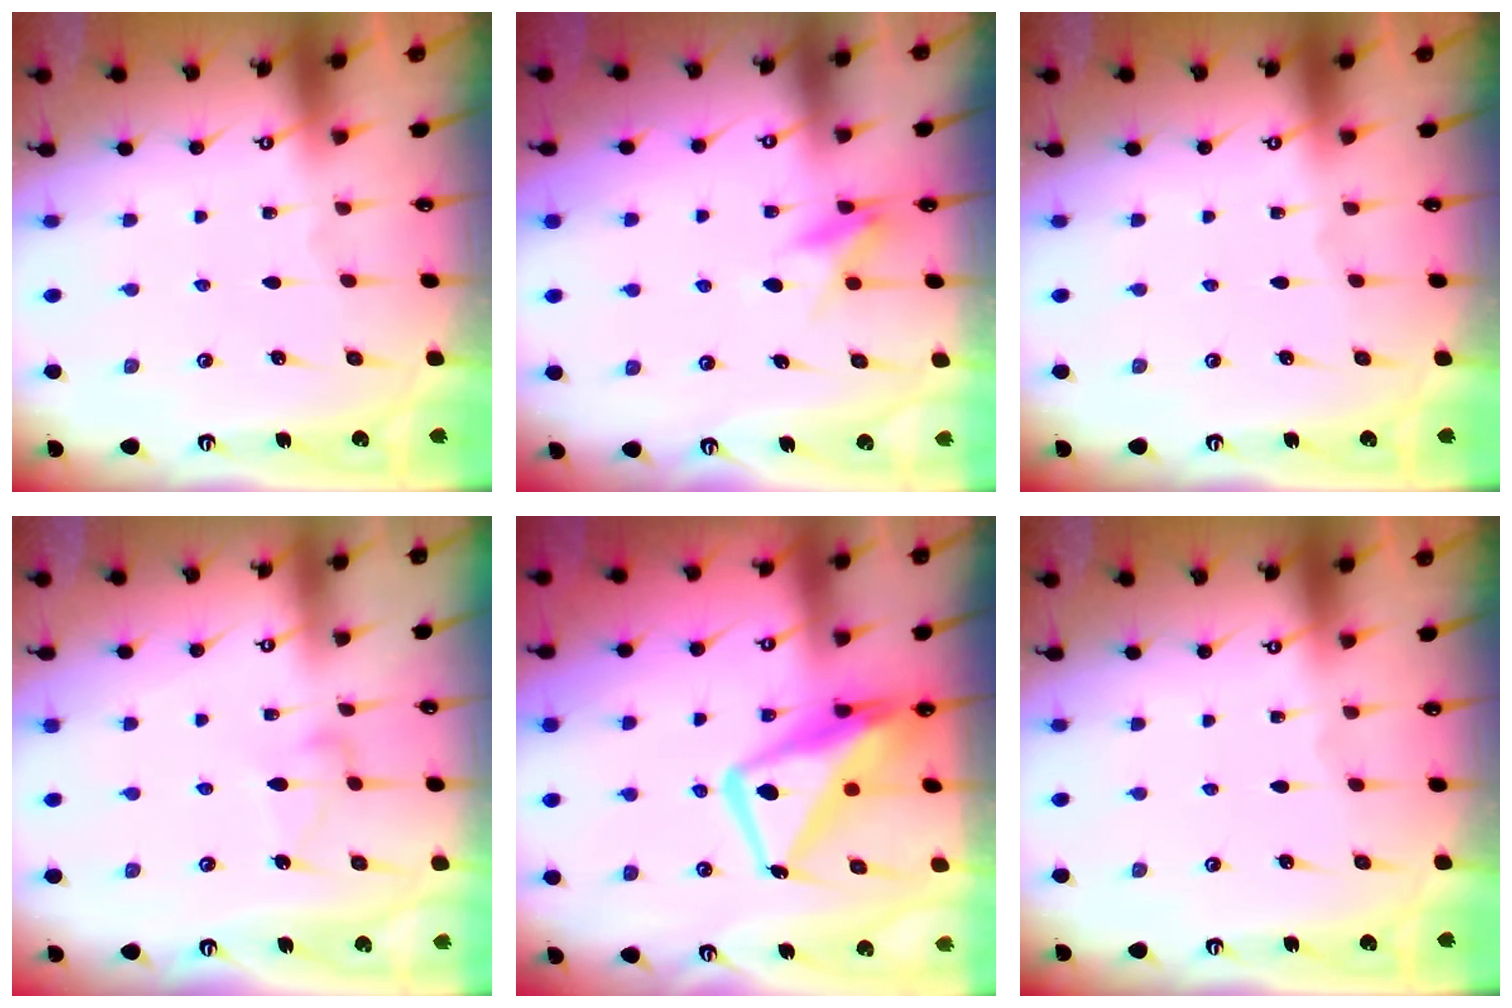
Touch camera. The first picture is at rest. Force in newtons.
{"total": 7.4, "press": 7.3, "slide": 1.1}
{"total": 0.0}
{"total": 4.3, "press": 4.3, "slide": 0.2}
{"total": 15.3, "press": 15.2, "slide": 1.7}
{"total": 0.0}